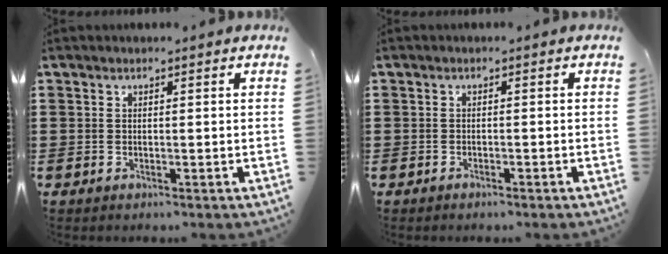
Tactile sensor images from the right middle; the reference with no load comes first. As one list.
[{"total": 0.6, "force": [-0.6, 0.1, 0.2], "torque": [-0.007, -0.002, -0.012]}]